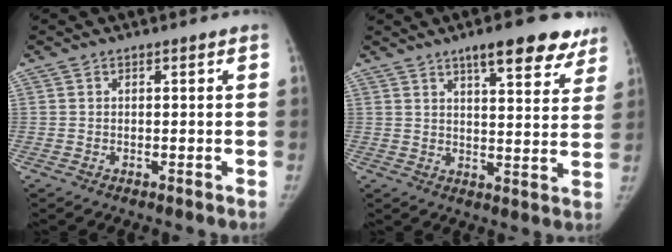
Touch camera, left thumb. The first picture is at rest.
{"total": 13.3, "force": [9.1, 4.1, 8.8], "torque": [-0.077, -0.041, 0.117]}